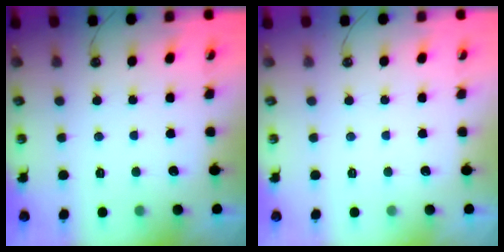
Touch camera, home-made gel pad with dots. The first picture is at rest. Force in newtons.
{"total": 0.0}